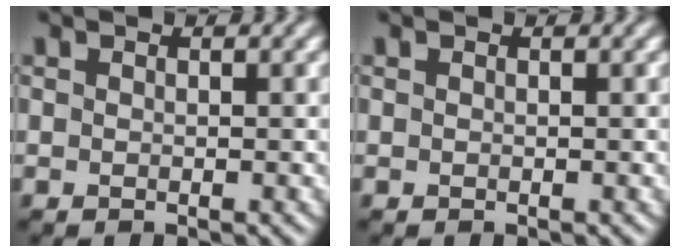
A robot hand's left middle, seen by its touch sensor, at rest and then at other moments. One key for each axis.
{"total": 0.0}